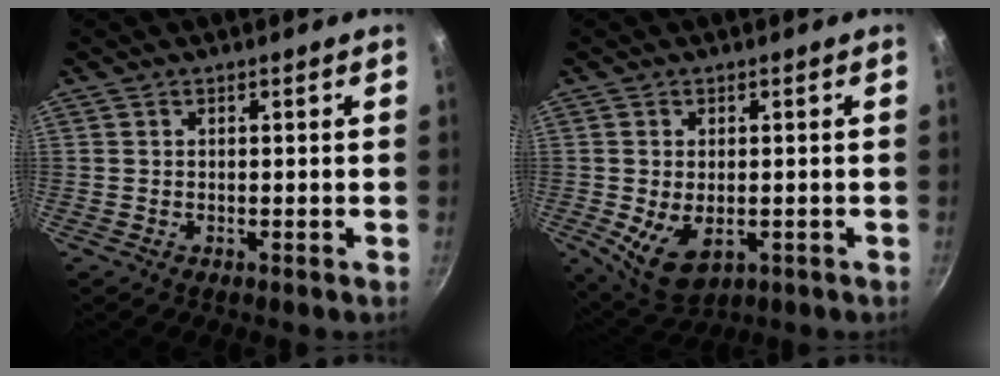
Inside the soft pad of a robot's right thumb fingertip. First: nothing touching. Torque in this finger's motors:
{"motor_torque": [-0.27, 0.70, 0.53, 0.59, 0.07]}